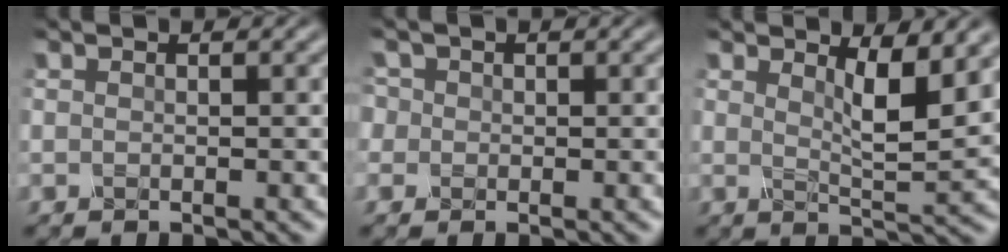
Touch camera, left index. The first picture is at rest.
{"total": 2.1, "force": [0.5, 1.9, 0.6], "torque": [-0.022, 0.008, 0.003]}
{"total": 4.0, "force": [2.0, 1.0, 3.3], "torque": [-0.053, -0.013, 0.034]}